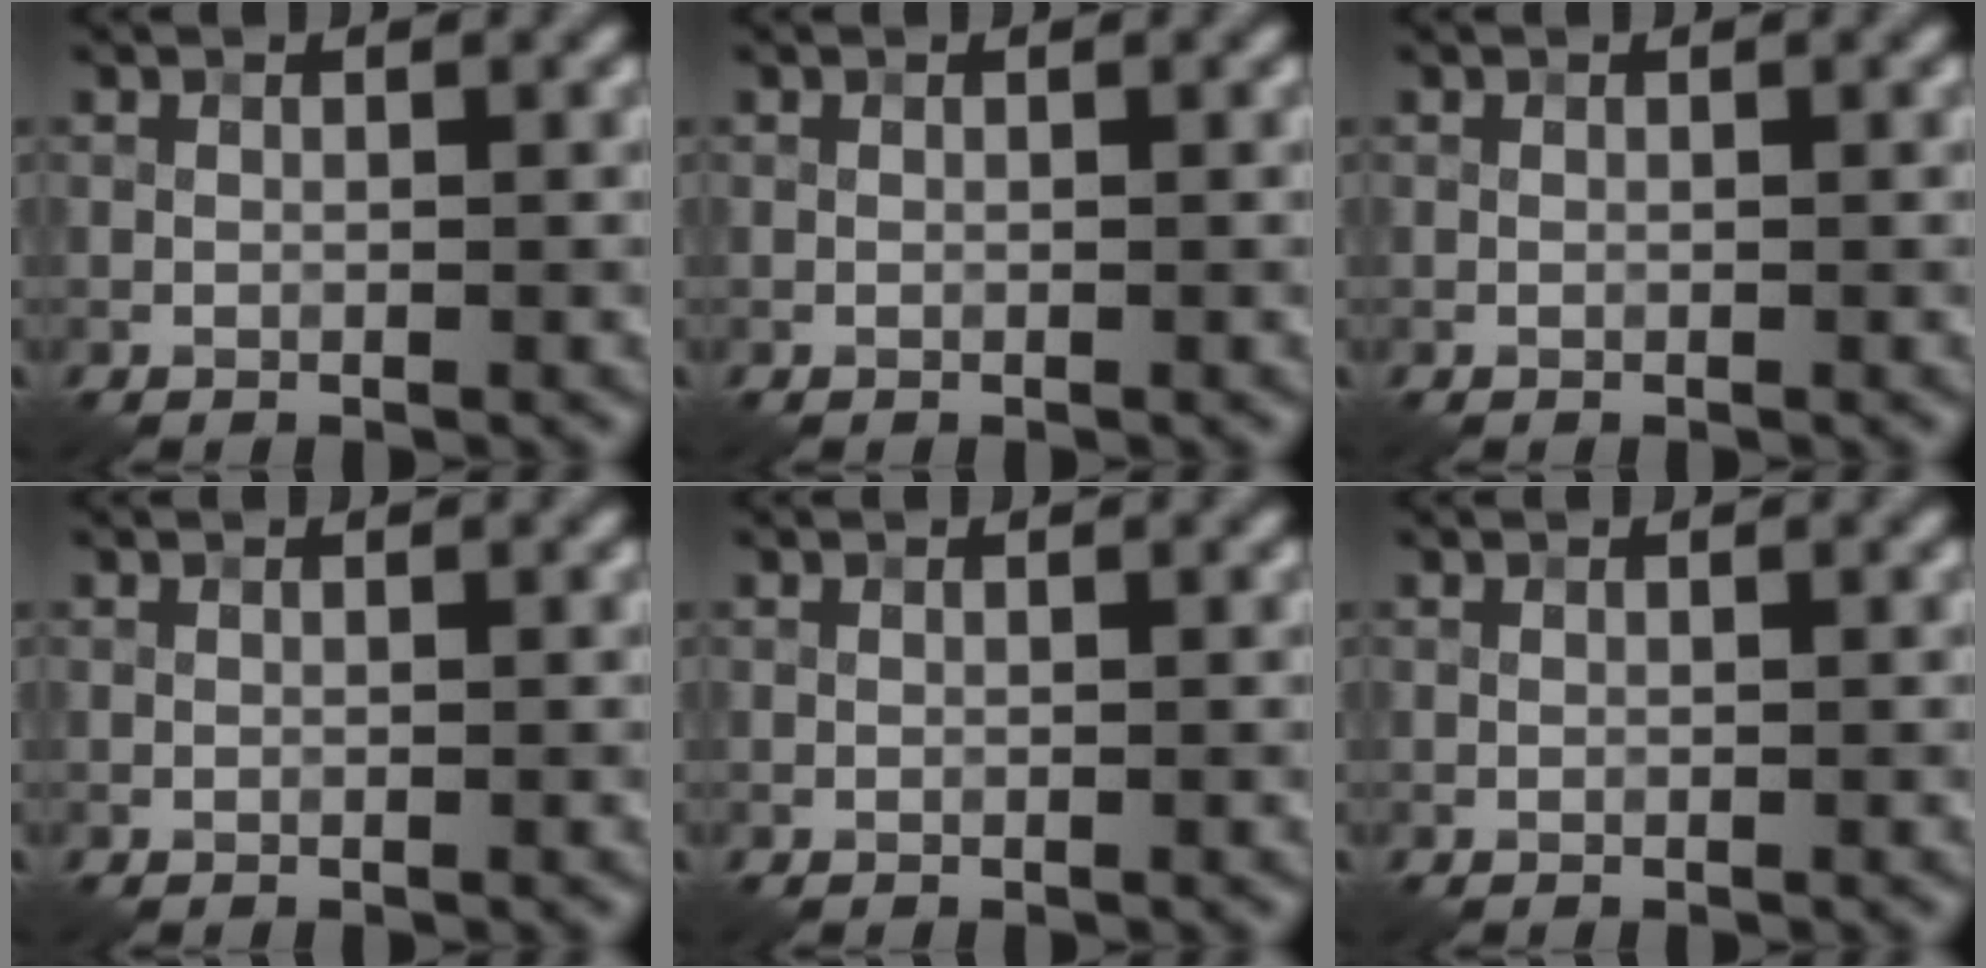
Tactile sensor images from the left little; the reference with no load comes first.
{"total": 0.0}
{"total": 0.0}
{"total": 0.0}
{"total": 0.0}
{"total": 0.0}